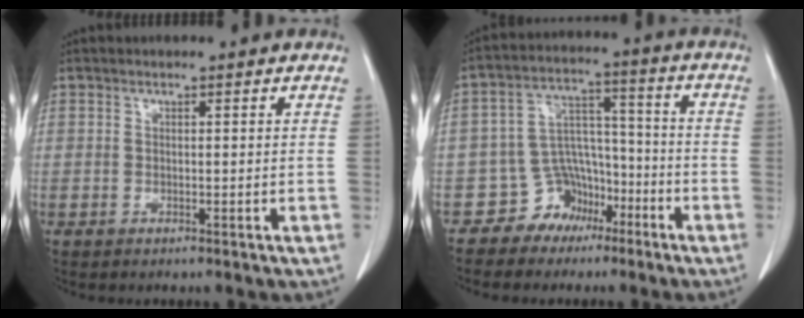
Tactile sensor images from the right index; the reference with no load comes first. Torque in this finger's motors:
{"motor_torque": [-0.28, -0.06, -1.05, -0.21]}